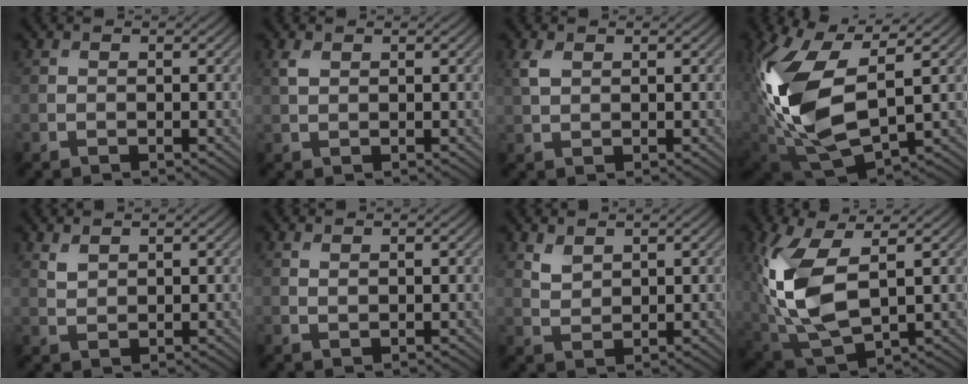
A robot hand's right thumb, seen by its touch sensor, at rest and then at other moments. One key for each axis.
{"total": 1.4, "fx": 0.7, "fy": 0.8, "fz": 1.0, "tx": -0.027, "ty": 0.003, "tz": 0.017}
{"total": 2.1, "fx": 1.0, "fy": 1.2, "fz": 1.5, "tx": -0.044, "ty": 0.003, "tz": 0.022}
{"total": 16.0, "fx": 2.1, "fy": 9.0, "fz": 13.1, "tx": -0.306, "ty": -0.027, "tz": 0.053}
{"total": 1.6, "fx": 1.3, "fy": 0.7, "fz": 0.7, "tx": -0.025, "ty": -0.002, "tz": 0.031}
{"total": 0.6, "fx": 0.5, "fy": 0.1, "fz": 0.3, "tx": -0.009, "ty": 0.000, "tz": 0.010}
{"total": 2.3, "fx": 1.7, "fy": 1.1, "fz": 1.0, "tx": -0.031, "ty": -0.003, "tz": 0.041}
{"total": 12.3, "fx": 1.3, "fy": 6.6, "fz": 10.3, "tx": -0.259, "ty": -0.010, "tz": 0.029}